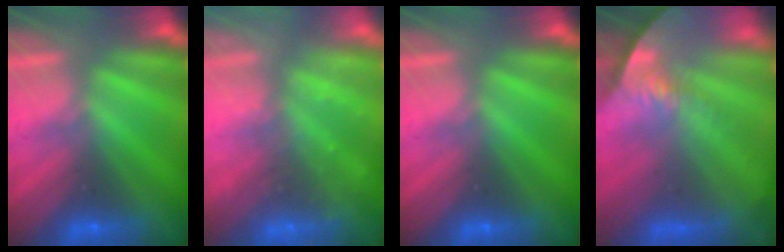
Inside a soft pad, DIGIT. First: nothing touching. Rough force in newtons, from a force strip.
{"total": 2.3}
{"total": 0.0}
{"total": 8.2}